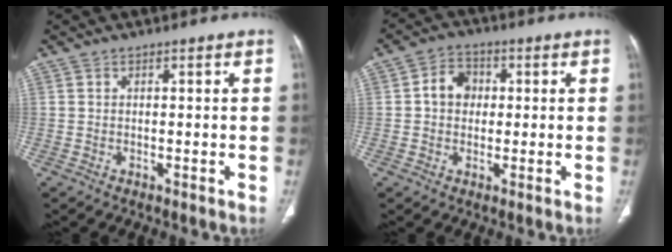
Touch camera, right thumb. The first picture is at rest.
{"total": 5.8, "force": [0.5, 4.8, 3.2], "torque": [-0.033, 0.014, 0.002]}